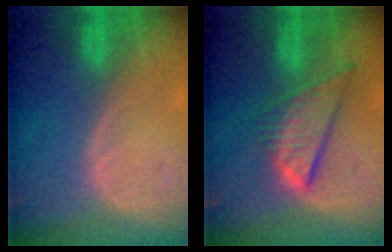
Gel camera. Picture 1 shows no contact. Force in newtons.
{"total": 8.7, "press": 7.4, "slide": 4.6}